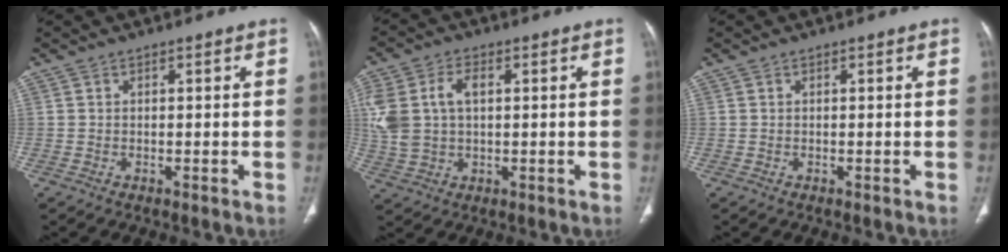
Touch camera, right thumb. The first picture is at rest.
{"total": 10.2, "force": [1.9, 6.5, 7.6], "torque": [-0.172, 0.018, 0.043]}
{"total": 0.0}